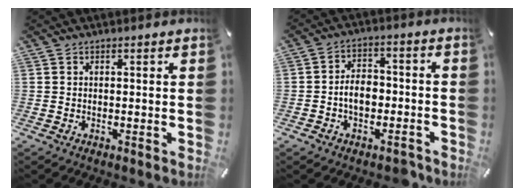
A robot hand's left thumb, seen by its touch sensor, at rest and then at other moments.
{"total": 7.0, "force": [-2.5, 4.8, 4.5], "torque": [-0.071, 0.020, -0.044]}